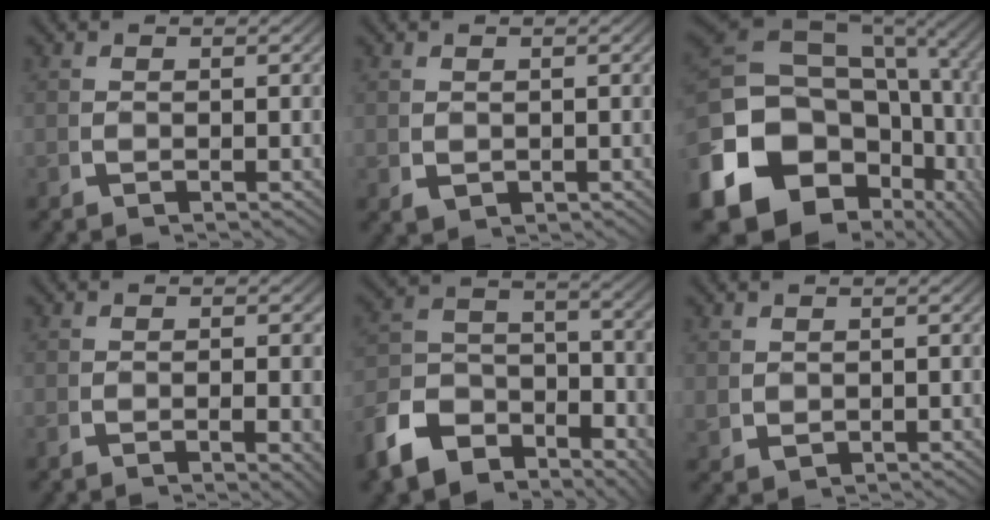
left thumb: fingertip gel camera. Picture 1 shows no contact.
{"total": 1.2, "force": [0.0, 1.0, 0.7], "torque": [-0.008, -0.013, 0.012]}
{"total": 22.4, "force": [-2.9, 16.7, 14.7], "torque": [-0.287, -0.047, -0.039]}
{"total": 1.8, "force": [0.0, 0.8, 1.6], "torque": [-0.025, -0.013, 0.001]}
{"total": 10.4, "force": [-4.9, 7.4, 5.4], "torque": [-0.096, -0.040, -0.072]}
{"total": 1.3, "force": [0.5, 1.0, 0.6], "torque": [-0.010, -0.009, 0.024]}